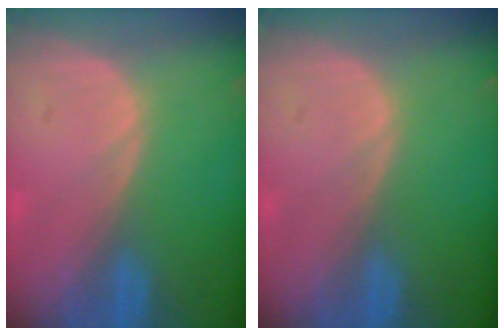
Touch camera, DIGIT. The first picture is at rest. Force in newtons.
{"total": 0.0}